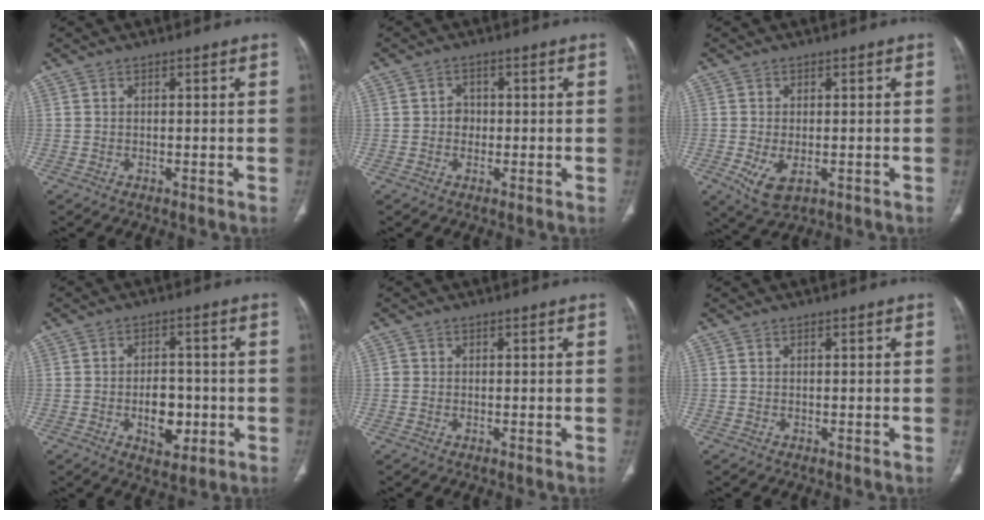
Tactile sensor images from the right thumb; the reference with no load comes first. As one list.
[{"total": 2.3, "force": [-0.2, 2.1, 1.0], "torque": [0.000, 0.008, -0.007]}, {"total": 5.6, "force": [-1.8, 2.9, 4.4], "torque": [-0.087, -0.012, -0.019]}, {"total": 7.5, "force": [-1.8, 4.6, 5.6], "torque": [-0.059, 0.010, -0.021]}, {"total": 0.7, "force": [0.0, 0.7, 0.1], "torque": [0.001, 0.004, -0.001]}, {"total": 0.0}]